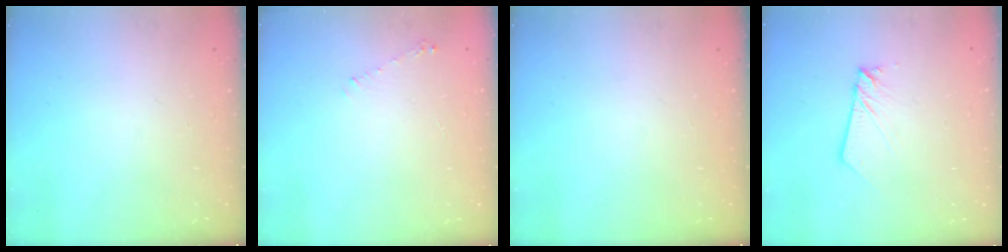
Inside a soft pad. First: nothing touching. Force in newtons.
{"total": 4.1, "press": 4.1, "slide": 0.6}
{"total": 0.0}
{"total": 2.7, "press": 2.7, "slide": 0.2}